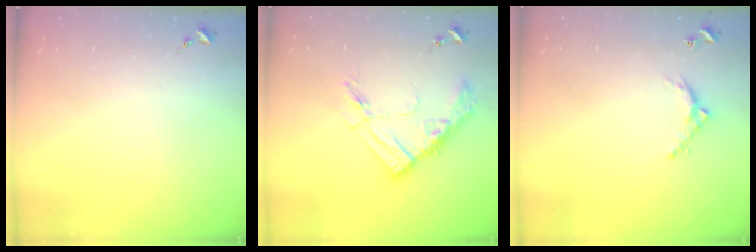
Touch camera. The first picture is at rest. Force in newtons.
{"total": 14.1, "press": 14.0, "slide": 1.1}
{"total": 6.0, "press": 6.0, "slide": 0.3}